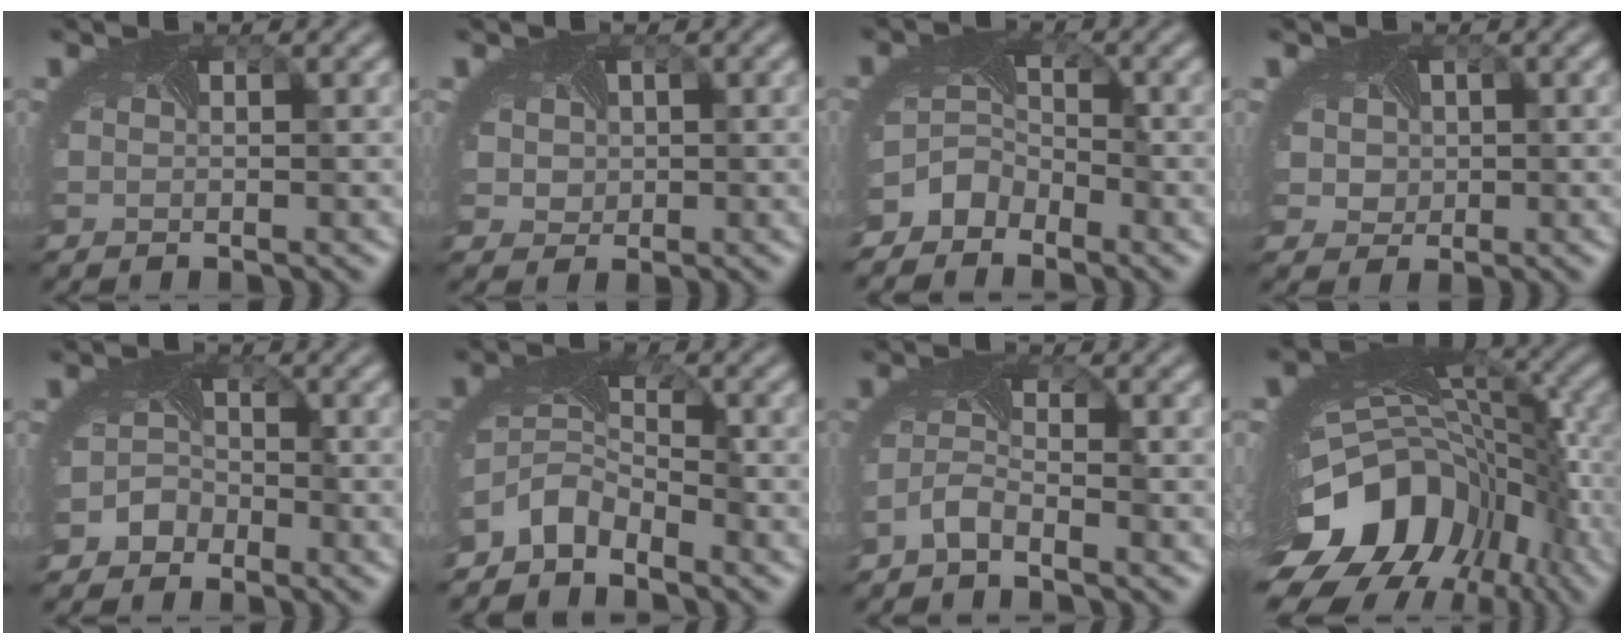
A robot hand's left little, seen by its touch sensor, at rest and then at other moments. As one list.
[{"total": 2.8, "force": [0.7, 2.4, 1.2], "torque": [-0.029, 0.014, 0.007]}, {"total": 3.7, "force": [-3.0, 2.0, 0.5], "torque": [-0.007, -0.005, -0.065]}, {"total": 3.6, "force": [0.8, 3.1, 1.7], "torque": [-0.033, 0.014, 0.003]}, {"total": 2.4, "force": [-1.9, 1.6, 0.0], "torque": [0.005, 0.001, -0.039]}, {"total": 4.0, "force": [-3.3, 1.8, 1.2], "torque": [-0.034, -0.006, -0.076]}, {"total": 2.0, "force": [-1.8, 0.3, 0.9], "torque": [-0.033, -0.002, -0.042]}, {"total": 17.2, "force": [-6.9, 11.7, 10.6], "torque": [-0.218, -0.055, -0.092]}]